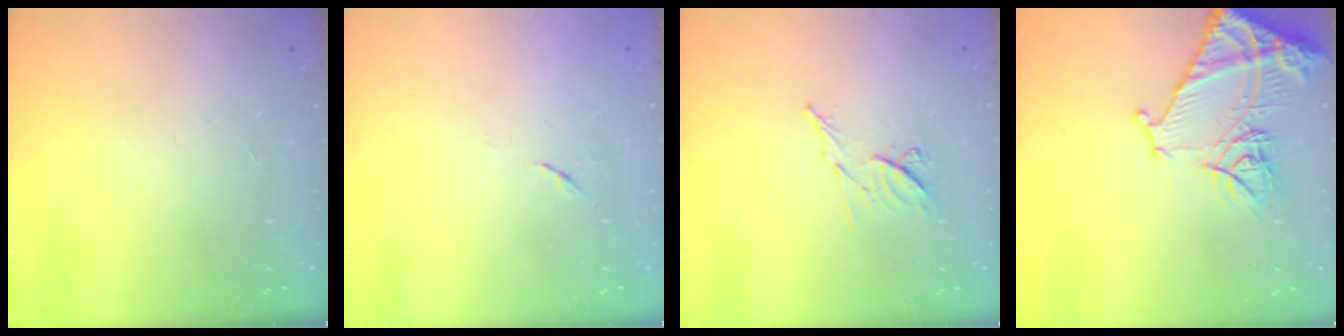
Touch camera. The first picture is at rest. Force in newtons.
{"total": 3.5, "press": 3.4, "slide": 0.6}
{"total": 7.6, "press": 7.5, "slide": 1.1}
{"total": 17.3, "press": 17.3, "slide": 1.6}